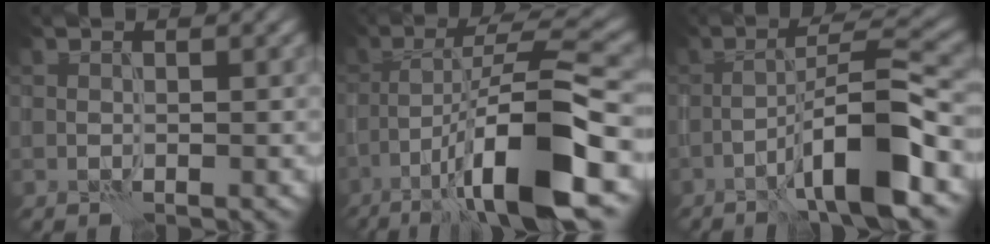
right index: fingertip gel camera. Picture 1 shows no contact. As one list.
[{"total": 12.3, "force": [-5.5, 2.7, 10.6], "torque": [-0.176, 0.012, -0.089]}, {"total": 8.8, "force": [-4.2, 1.4, 7.7], "torque": [-0.115, 0.026, -0.073]}]